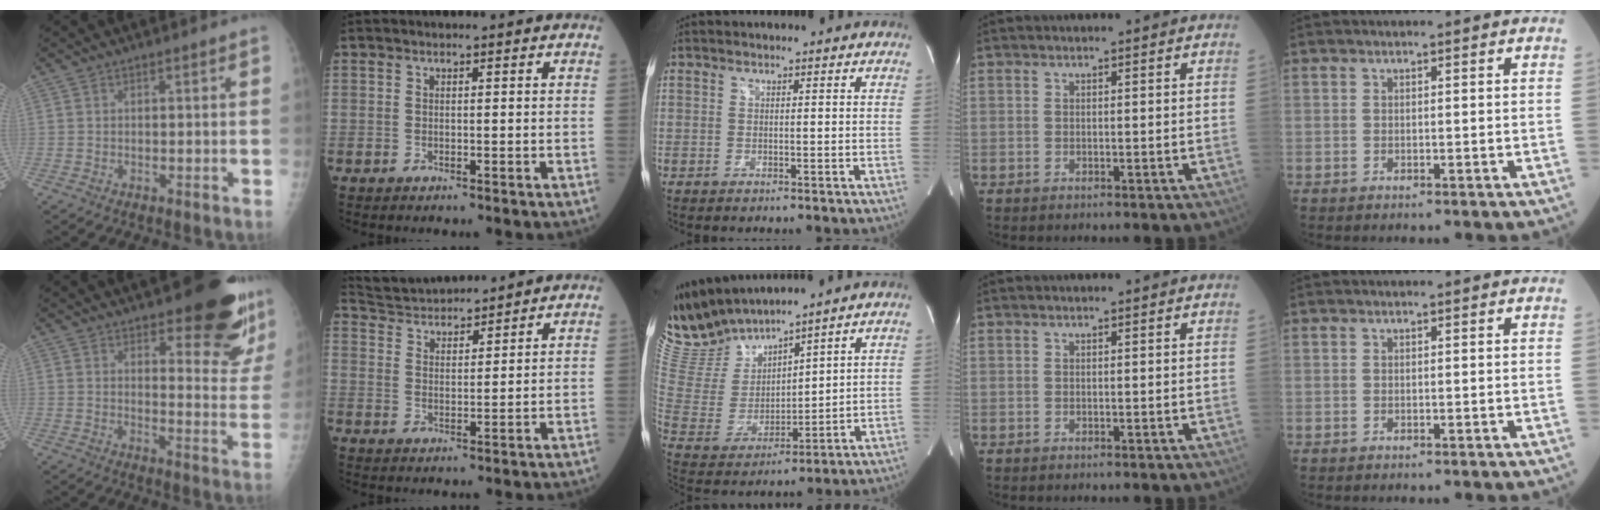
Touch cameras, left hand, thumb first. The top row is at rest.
{"thumb": {"total": 17.9, "force": [12.0, 5.7, 12.0], "torque": [-0.114, -0.086, 0.147]}, "index": {"total": 8.8, "force": [8.5, 1.0, 1.8], "torque": [-0.045, 0.024, 0.153]}, "middle": {"total": 12.3, "force": [11.7, 1.8, 3.2], "torque": [-0.087, 0.001, 0.251]}}